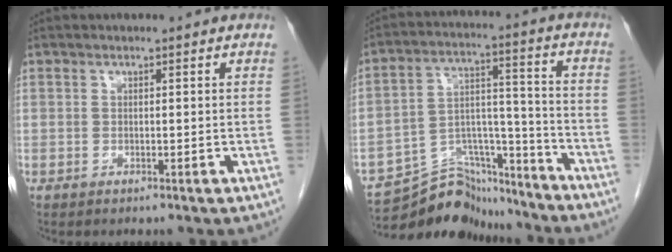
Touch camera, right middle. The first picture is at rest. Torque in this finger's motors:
{"motor_torque": [0.37, -0.49, -0.01, -0.01]}